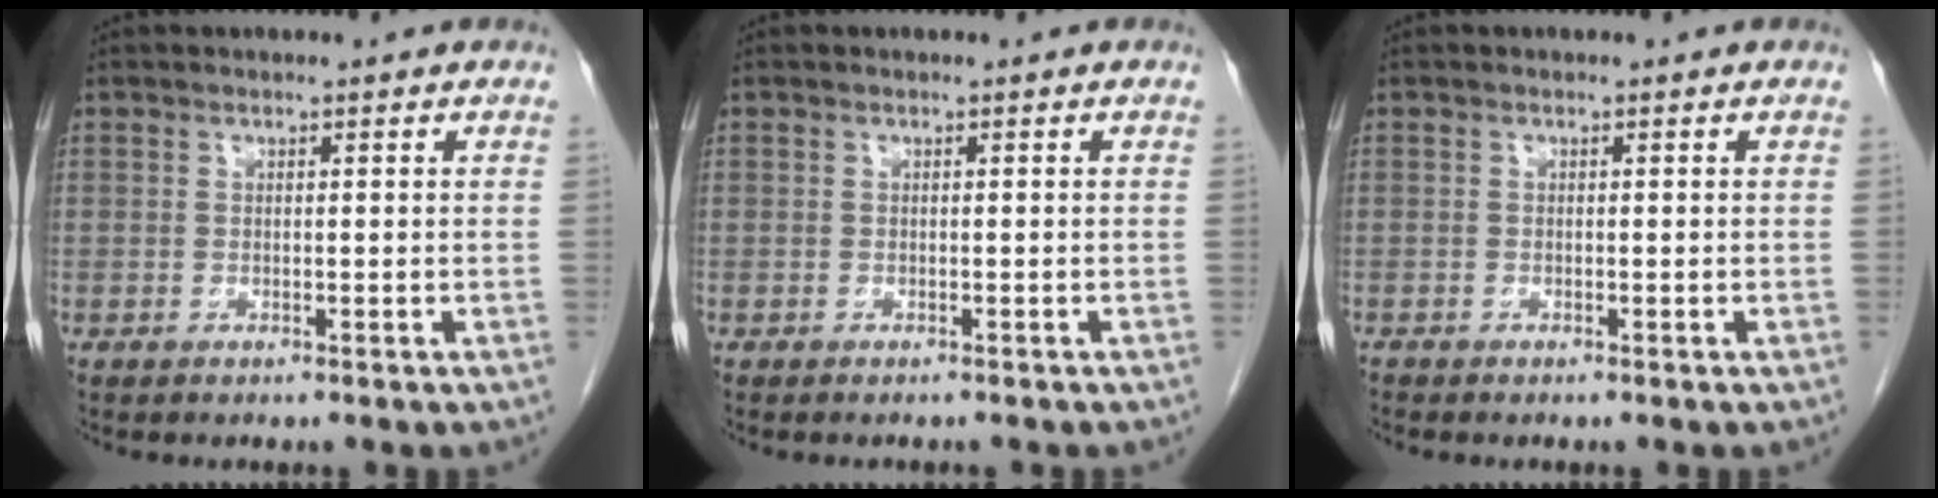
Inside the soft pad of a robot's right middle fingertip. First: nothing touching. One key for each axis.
{"total": 1.5, "fx": -1.4, "fy": 0.4, "fz": 0.5, "tx": -0.012, "ty": -0.003, "tz": -0.016}
{"total": 0.0}